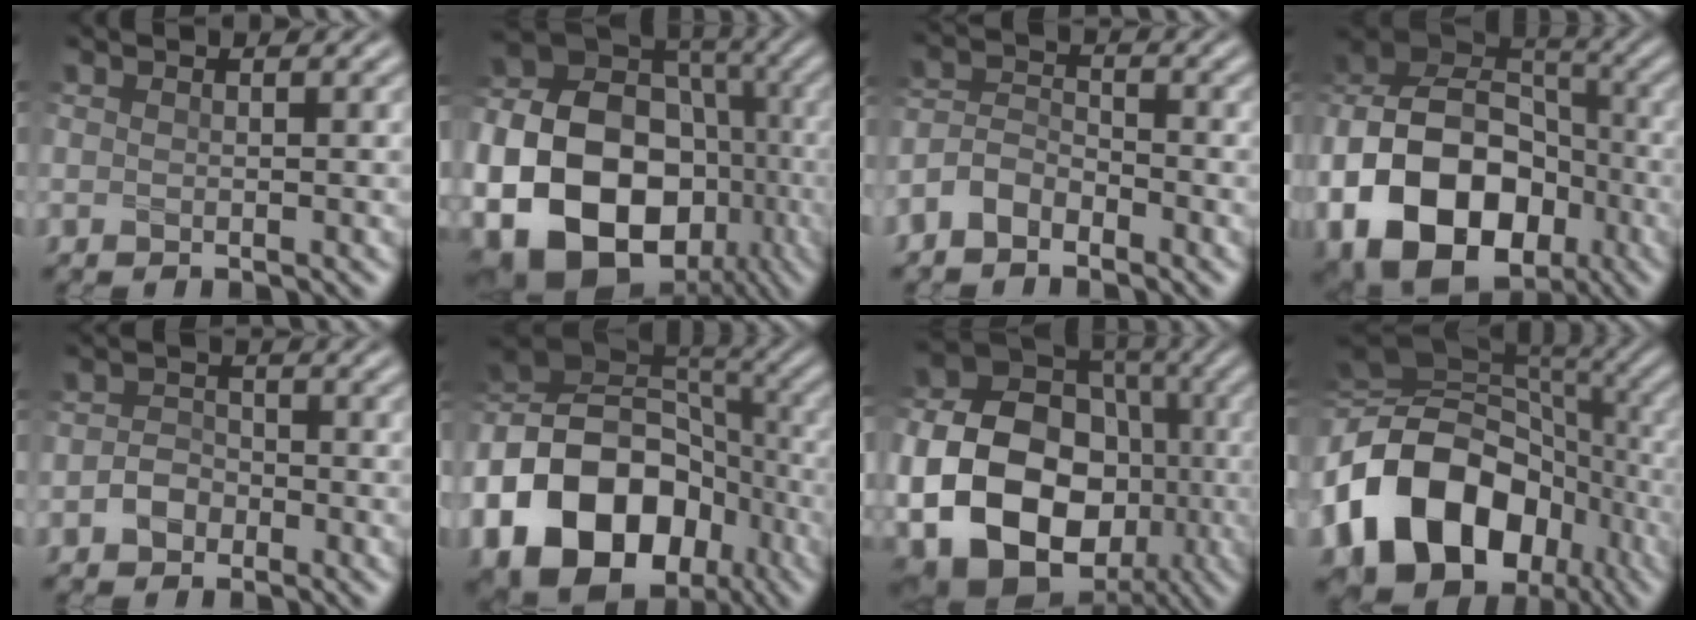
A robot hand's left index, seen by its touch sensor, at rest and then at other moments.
{"total": 22.9, "force": [-6.1, 18.4, 12.1], "torque": [-0.239, -0.021, -0.130]}
{"total": 3.0, "force": [-2.3, 1.5, 1.3], "torque": [-0.028, 0.011, -0.057]}
{"total": 15.4, "force": [-5.6, 11.1, 9.1], "torque": [-0.176, 0.000, -0.108]}
{"total": 1.9, "force": [-1.0, 1.5, 0.7], "torque": [-0.013, 0.010, -0.023]}
{"total": 17.0, "force": [-6.5, 12.7, 9.3], "torque": [-0.195, 0.003, -0.114]}
{"total": 17.0, "force": [-3.7, 13.4, 9.8], "torque": [-0.186, -0.031, -0.074]}
{"total": 17.3, "force": [-4.7, 13.0, 10.4], "torque": [-0.216, 0.000, -0.090]}